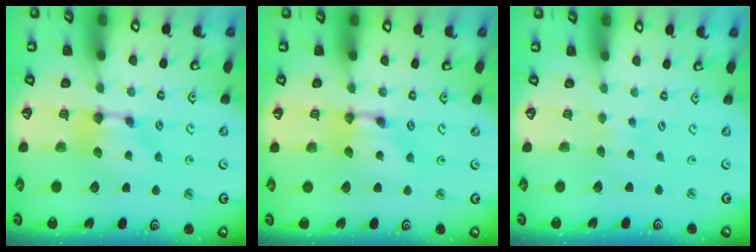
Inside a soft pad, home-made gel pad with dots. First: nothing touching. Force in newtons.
{"total": 1.6, "press": 1.5, "slide": 0.1}
{"total": 2.8, "press": 2.8, "slide": 0.5}